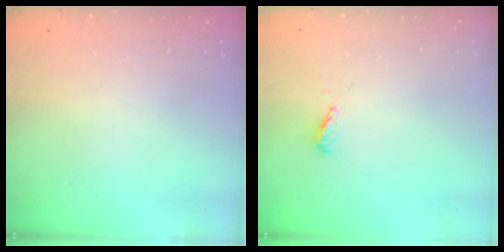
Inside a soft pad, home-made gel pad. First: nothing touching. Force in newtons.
{"total": 3.0, "press": 2.9, "slide": 0.6}